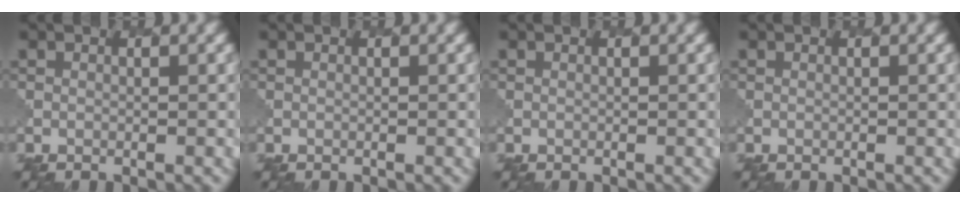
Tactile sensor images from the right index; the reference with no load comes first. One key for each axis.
{"total": 0.0}
{"total": 0.0}
{"total": 0.0}